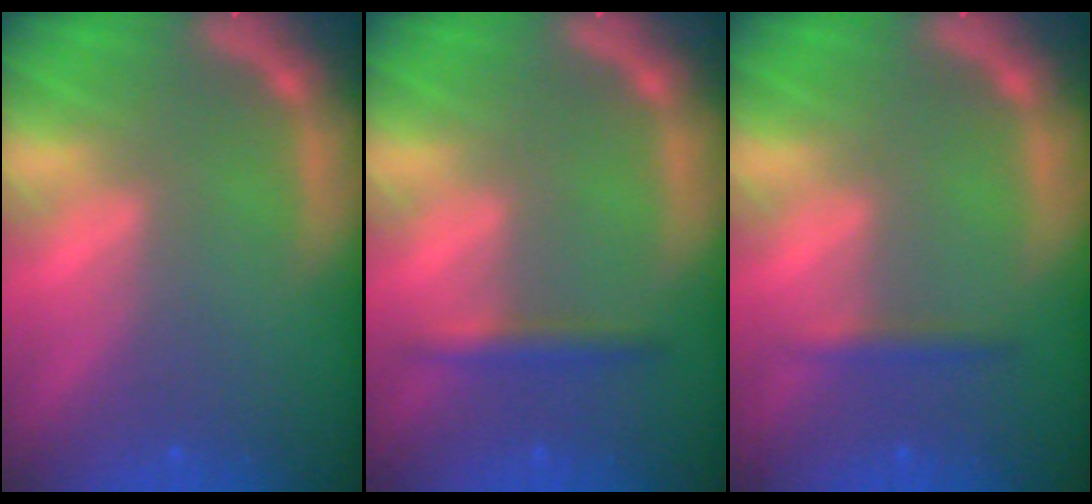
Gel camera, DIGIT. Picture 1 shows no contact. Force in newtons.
{"total": 1.9}
{"total": 1.4}